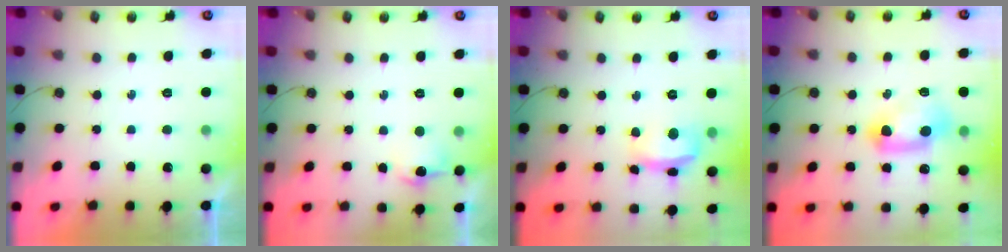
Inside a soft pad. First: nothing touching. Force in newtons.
{"total": 8.0, "press": 8.0, "slide": 0.8}
{"total": 10.8, "press": 10.7, "slide": 1.5}
{"total": 12.0, "press": 12.0, "slide": 1.2}